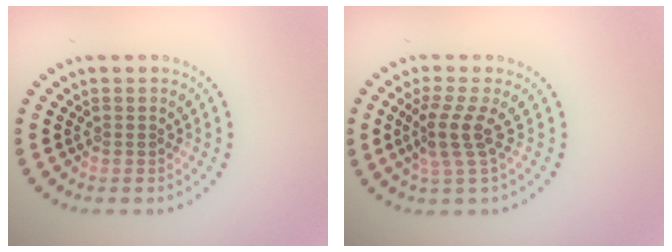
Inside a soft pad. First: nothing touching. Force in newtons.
{"total": 2.9, "press": 2.1, "slide": 2.0}